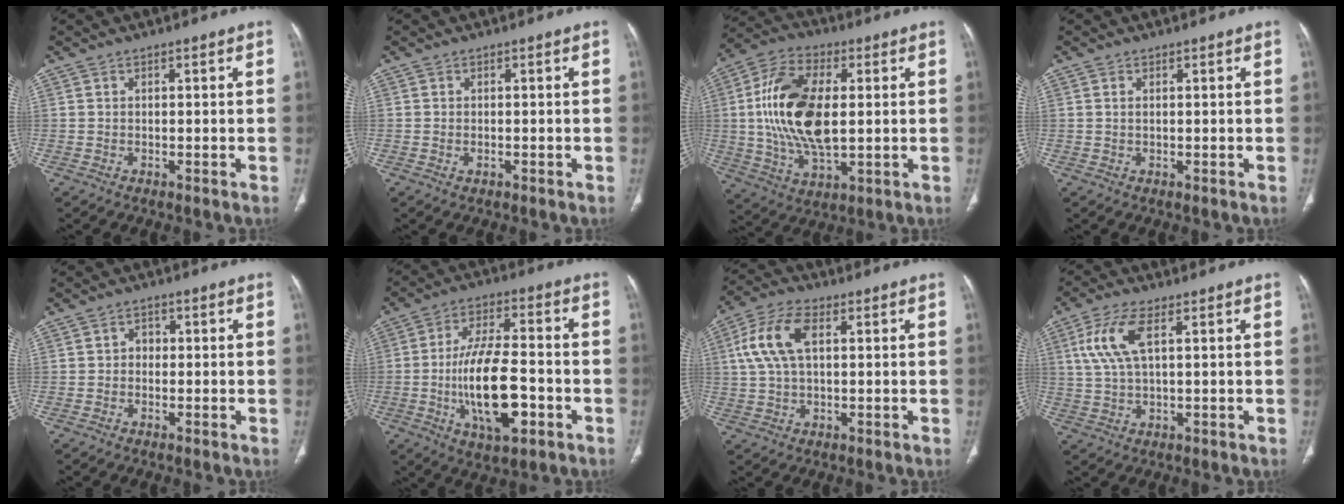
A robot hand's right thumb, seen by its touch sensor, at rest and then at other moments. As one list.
[{"total": 0.8, "force": [-0.3, 0.5, 0.5], "torque": [-0.012, 0.003, -0.002]}, {"total": 18.1, "force": [1.4, 9.4, 15.5], "torque": [-0.304, 0.002, 0.028]}, {"total": 0.6, "force": [0.2, 0.2, 0.5], "torque": [-0.015, 0.004, 0.004]}, {"total": 1.8, "force": [-0.1, 1.5, 0.9], "torque": [-0.002, 0.007, -0.008]}, {"total": 16.0, "force": [-4.0, 6.5, 14.1], "torque": [-0.243, 0.017, -0.064]}, {"total": 10.2, "force": [2.4, 5.4, 8.3], "torque": [-0.181, 0.022, 0.044]}, {"total": 8.1, "force": [2.6, 3.1, 7.1], "torque": [-0.169, 0.005, 0.056]}]